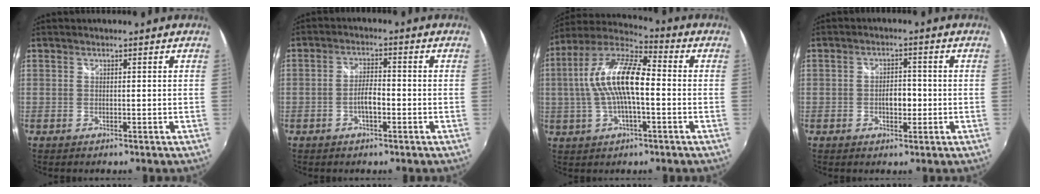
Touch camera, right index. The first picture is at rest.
{"total": 3.6, "force": [-1.5, 1.2, 3.1], "torque": [-0.063, 0.005, -0.027]}
{"total": 15.0, "force": [-0.3, 5.1, 14.1], "torque": [-0.270, 0.016, -0.015]}
{"total": 3.6, "force": [-0.8, 2.1, 2.8], "torque": [-0.047, 0.002, -0.013]}